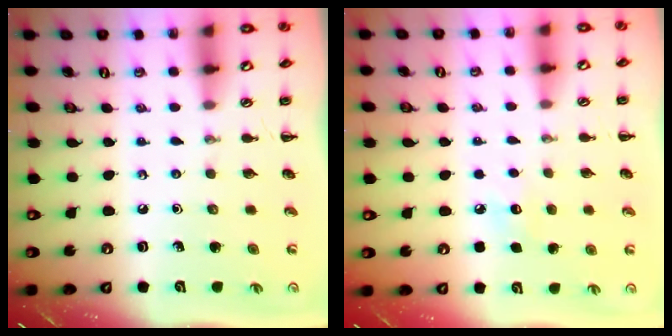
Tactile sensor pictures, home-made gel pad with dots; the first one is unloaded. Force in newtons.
{"total": 5.9, "press": 5.7, "slide": 1.4}